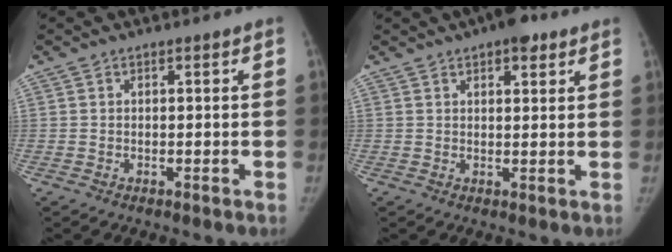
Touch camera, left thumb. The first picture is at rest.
{"total": 5.7, "force": [3.6, 2.4, 3.7], "torque": [-0.032, -0.011, 0.046]}